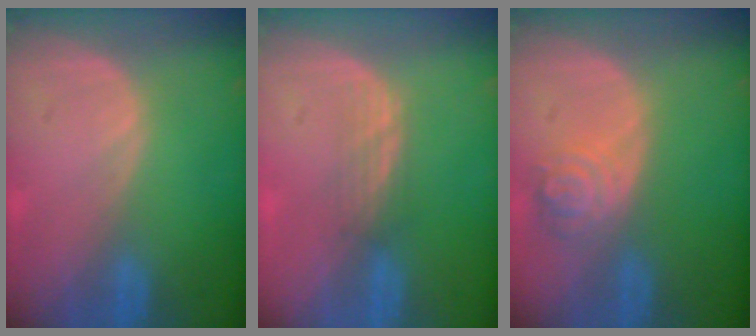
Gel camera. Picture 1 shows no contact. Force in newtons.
{"total": 2.1, "press": 2.1, "slide": 0.2}
{"total": 4.6, "press": 4.2, "slide": 1.8}